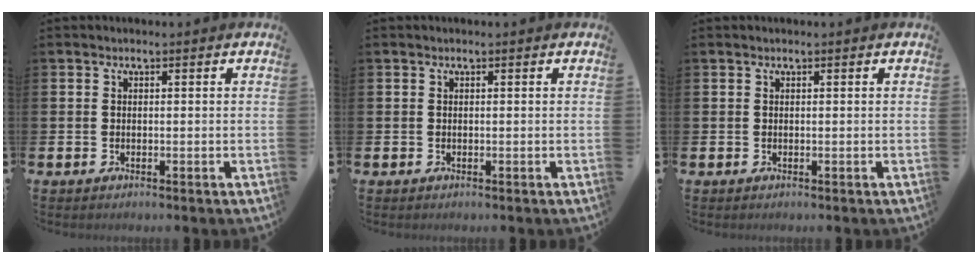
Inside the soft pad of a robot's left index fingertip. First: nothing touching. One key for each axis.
{"total": 0.0}
{"total": 0.0}